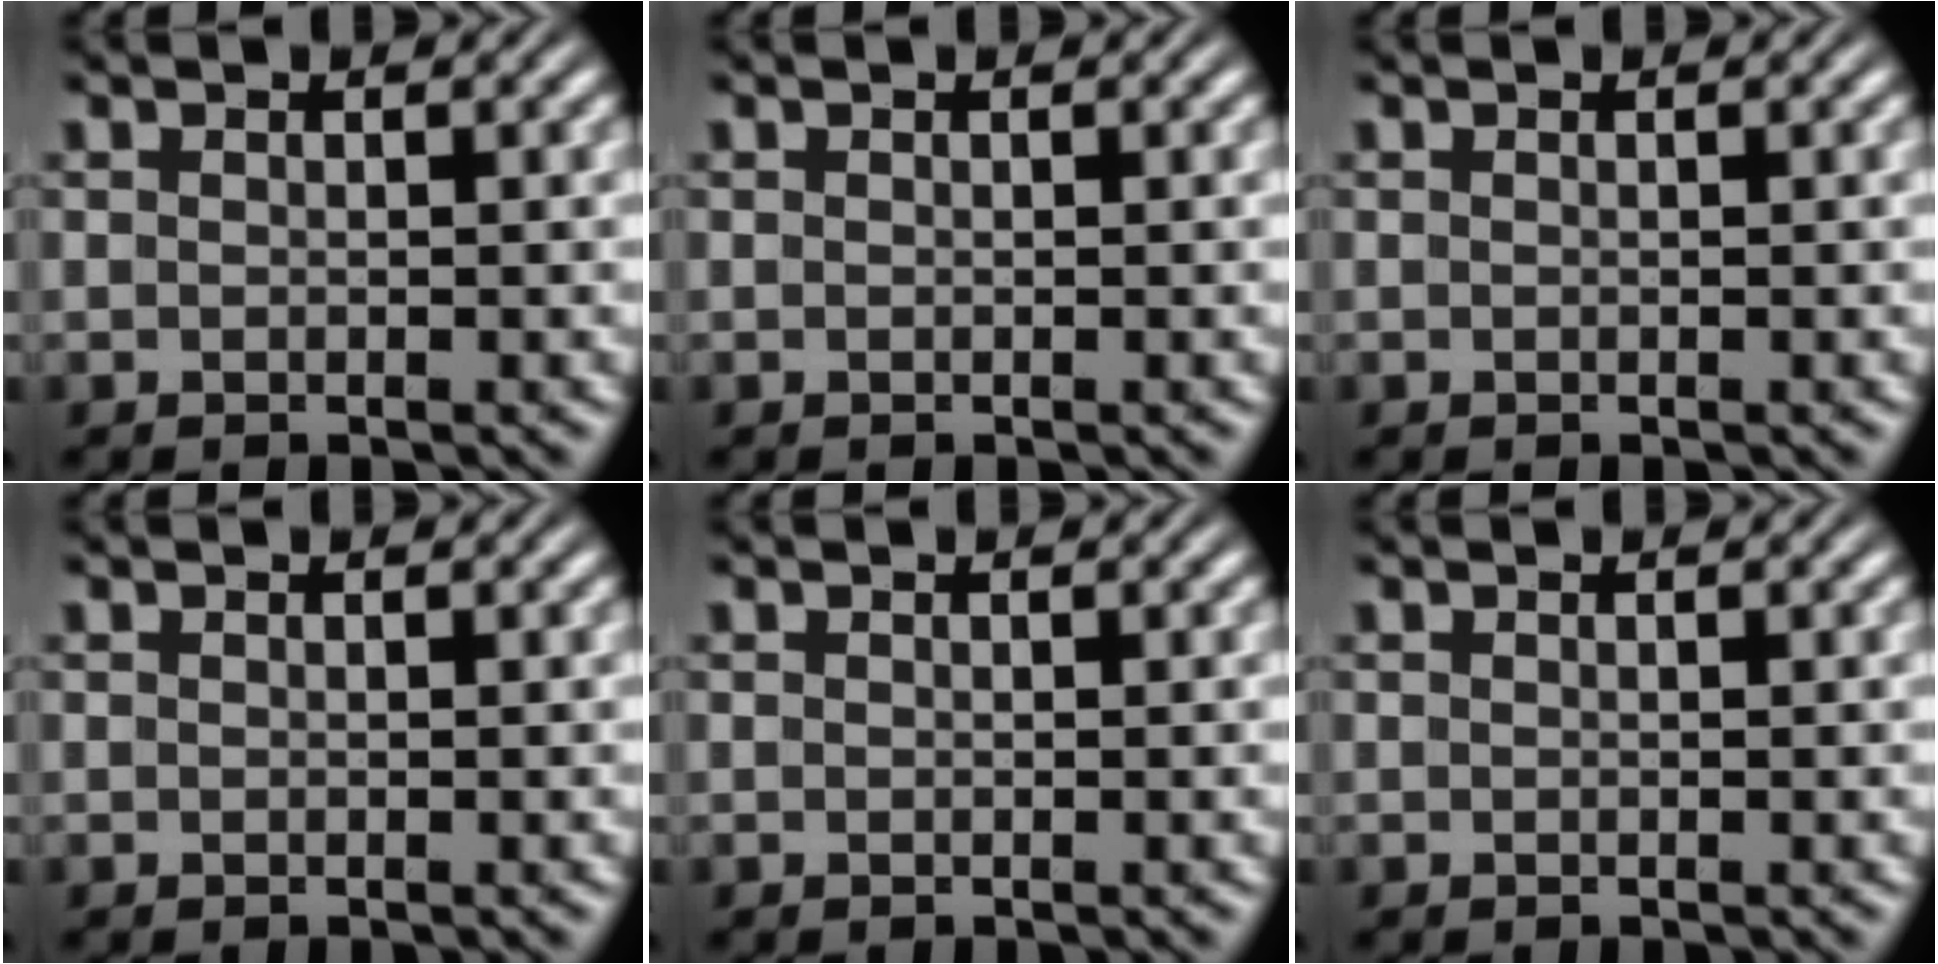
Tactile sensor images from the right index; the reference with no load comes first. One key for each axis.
{"total": 0.0}
{"total": 0.0}
{"total": 0.0}
{"total": 0.0}
{"total": 0.0}